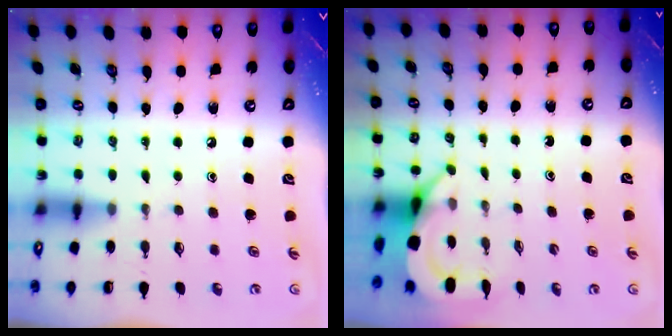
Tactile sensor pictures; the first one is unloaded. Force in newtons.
{"total": 3.9, "press": 3.9, "slide": 0.1}